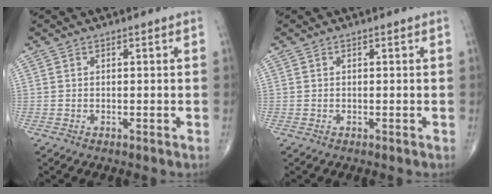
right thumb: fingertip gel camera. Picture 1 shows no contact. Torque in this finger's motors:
{"motor_torque": [-0.06, 0.08, -0.02, 0.02, -0.01]}